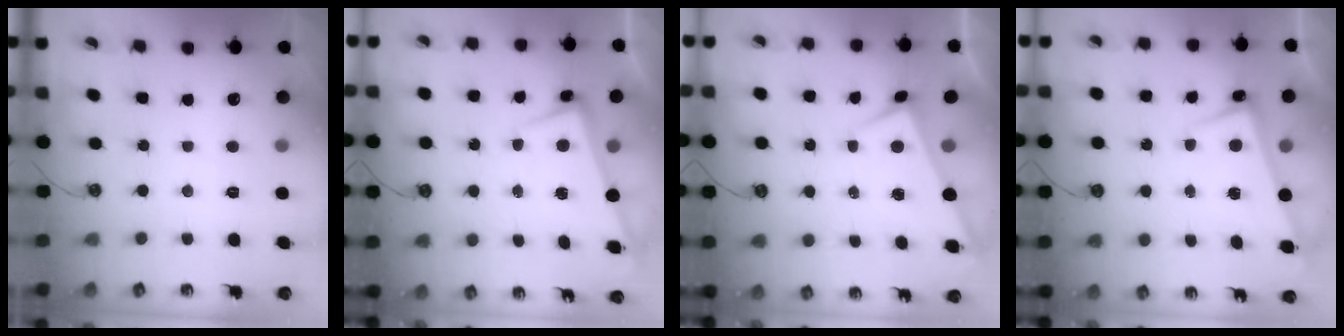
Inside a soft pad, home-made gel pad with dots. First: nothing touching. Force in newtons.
{"total": 2.1, "press": 2.0, "slide": 0.9}
{"total": 1.8, "press": 1.8, "slide": 0.1}
{"total": 2.6, "press": 2.4, "slide": 0.9}